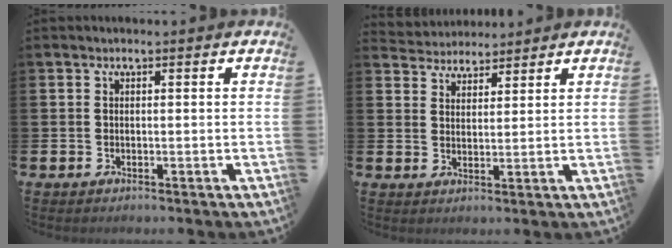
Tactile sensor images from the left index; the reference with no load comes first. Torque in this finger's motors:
{"motor_torque": [-0.12, -0.05, -0.54, -0.11]}